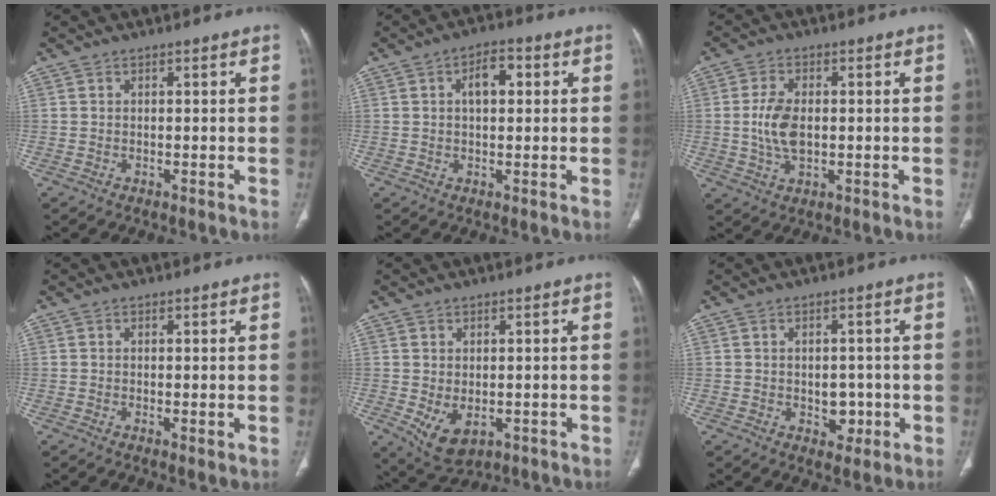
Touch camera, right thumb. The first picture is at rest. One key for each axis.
{"total": 5.4, "fx": 1.3, "fy": 3.0, "fz": 4.4, "tx": -0.060, "ty": 0.010, "tz": 0.016}
{"total": 7.1, "fx": 0.0, "fy": 4.1, "fz": 5.8, "tx": -0.120, "ty": -0.001, "tz": 0.002}
{"total": 1.2, "fx": -0.2, "fy": 0.3, "fz": 1.2, "tx": -0.024, "ty": -0.007, "tz": -0.004}
{"total": 6.1, "fx": -1.2, "fy": 3.9, "fz": 4.6, "tx": -0.071, "ty": -0.012, "tz": -0.002}
{"total": 4.3, "fx": -0.9, "fy": 3.1, "fz": 2.8, "tx": -0.010, "ty": 0.003, "tz": -0.007}